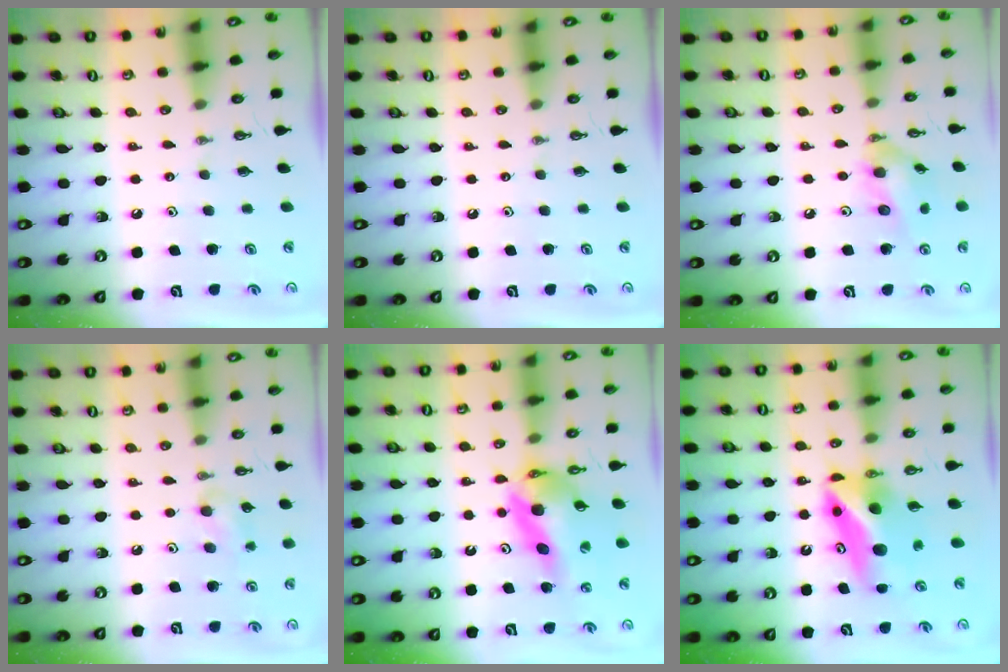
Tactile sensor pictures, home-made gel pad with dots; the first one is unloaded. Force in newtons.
{"total": 0.0}
{"total": 10.9, "press": 10.7, "slide": 1.8}
{"total": 8.4, "press": 7.5, "slide": 3.7}
{"total": 14.2, "press": 14.1, "slide": 1.5}
{"total": 11.0, "press": 8.1, "slide": 7.5}